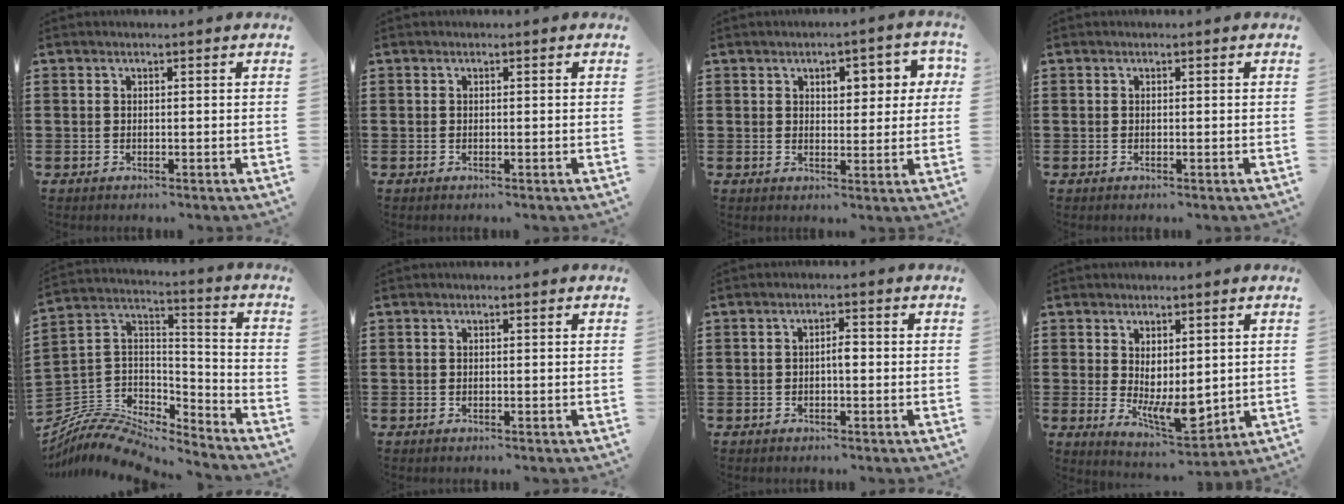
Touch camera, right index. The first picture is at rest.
{"total": 0.0}
{"total": 4.6, "force": [1.6, 2.6, 3.4], "torque": [-0.041, 0.000, 0.017]}
{"total": 0.0}
{"total": 8.5, "force": [-7.9, 2.5, 1.9], "torque": [-0.056, 0.005, -0.163]}
{"total": 0.0}
{"total": 1.8, "force": [-0.3, 0.6, 1.7], "torque": [-0.033, 0.003, -0.007]}
{"total": 5.2, "force": [0.3, 2.7, 4.5], "torque": [-0.080, -0.013, 0.006]}